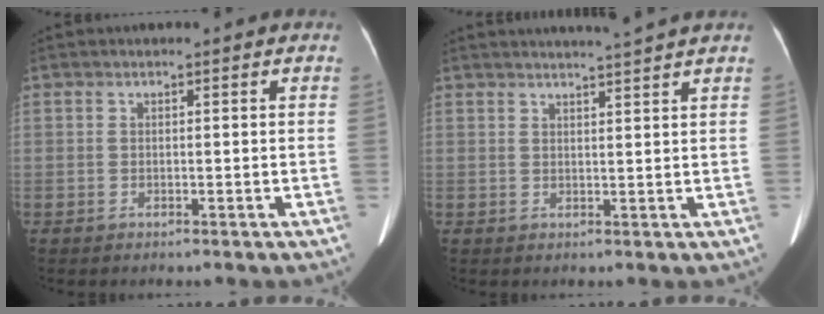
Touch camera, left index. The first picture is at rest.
{"total": 4.8, "force": [4.3, -1.4, 1.6], "torque": [-0.021, 0.000, 0.053]}